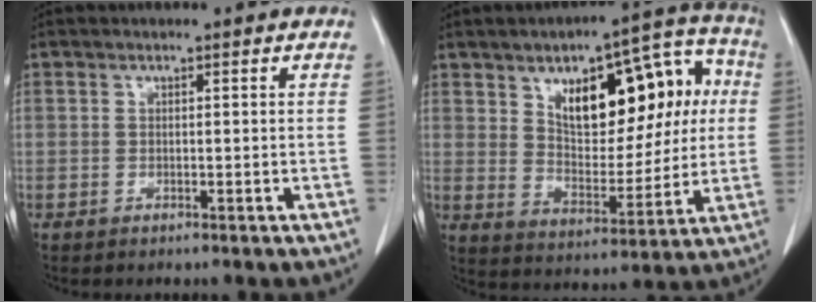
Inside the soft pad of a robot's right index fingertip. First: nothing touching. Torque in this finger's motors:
{"motor_torque": [1.04, 0.78, 0.59, 0.13]}